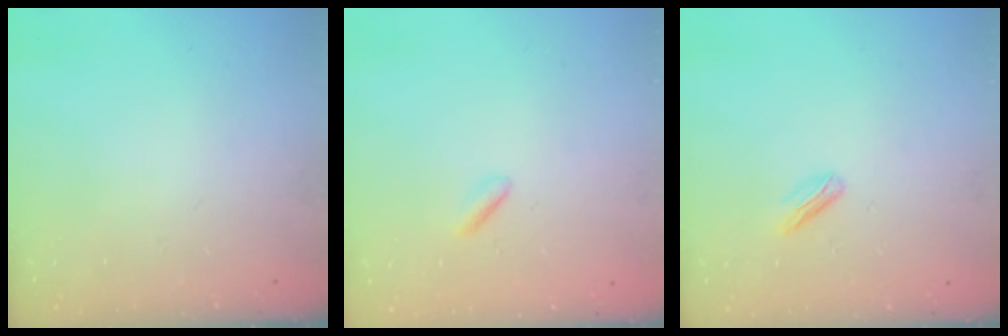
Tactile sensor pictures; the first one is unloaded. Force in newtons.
{"total": 0.0}
{"total": 2.3, "press": 2.2, "slide": 0.7}